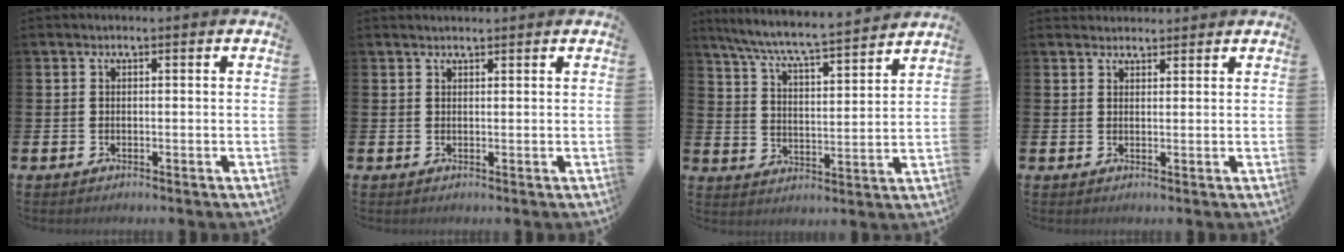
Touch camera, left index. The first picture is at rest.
{"total": 0.9, "force": [0.9, 0.2, 0.0], "torque": [0.012, -0.004, 0.015]}
{"total": 7.2, "force": [6.9, 0.0, 2.3], "torque": [-0.073, -0.054, 0.117]}
{"total": 2.0, "force": [1.9, 0.6, -0.1], "torque": [0.011, -0.007, 0.034]}